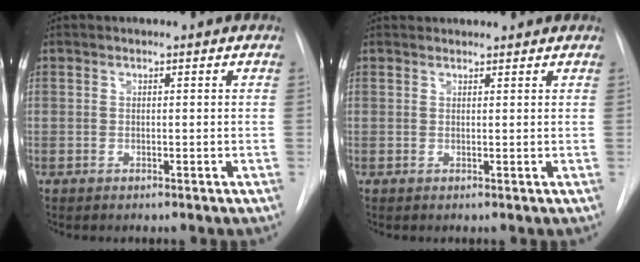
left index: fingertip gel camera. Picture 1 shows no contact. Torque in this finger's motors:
{"motor_torque": [-0.20, -0.54, 0.09, 0.03]}